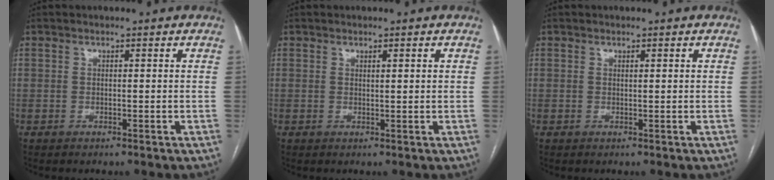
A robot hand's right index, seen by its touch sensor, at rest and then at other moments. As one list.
[{"total": 1.1, "force": [0.5, 0.1, 1.0], "torque": [-0.018, 0.000, 0.008]}, {"total": 0.5, "force": [0.2, 0.0, 0.5], "torque": [-0.009, 0.001, 0.004]}]